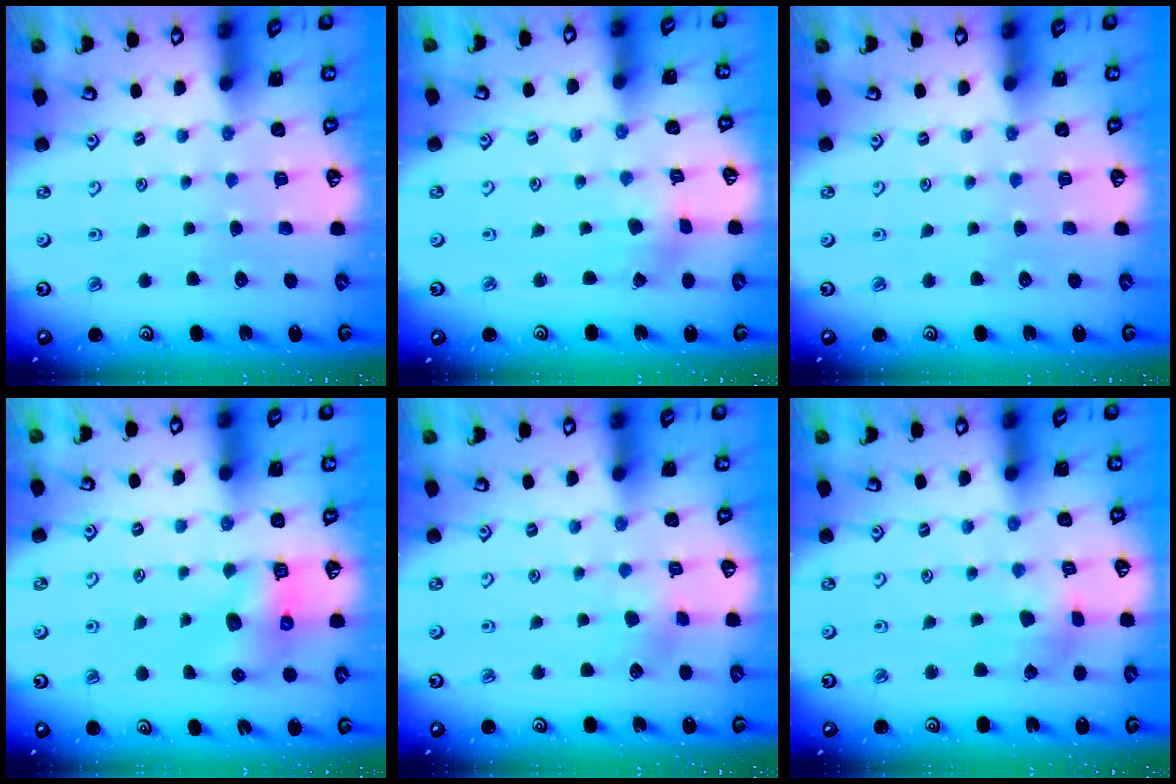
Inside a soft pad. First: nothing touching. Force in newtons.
{"total": 0.8, "press": 0.7, "slide": 0.3}
{"total": 0.0}
{"total": 6.7, "press": 6.7, "slide": 0.9}
{"total": 4.8, "press": 4.6, "slide": 1.1}
{"total": 2.4, "press": 2.3, "slide": 0.5}